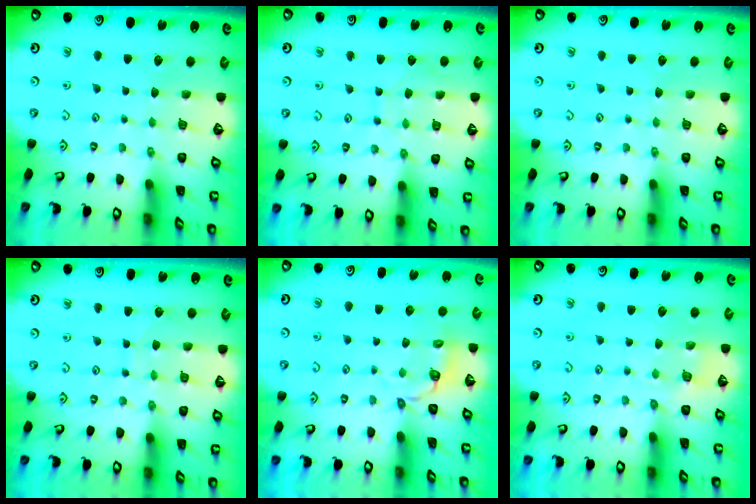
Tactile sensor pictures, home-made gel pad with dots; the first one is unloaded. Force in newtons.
{"total": 5.8, "press": 5.8, "slide": 0.4}
{"total": 0.0}
{"total": 7.6, "press": 7.6, "slide": 0.6}
{"total": 3.1, "press": 1.6, "slide": 2.6}
{"total": 5.7, "press": 5.5, "slide": 1.4}